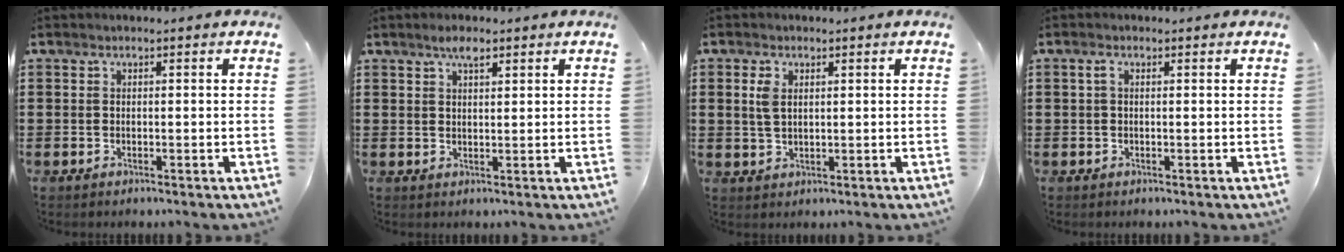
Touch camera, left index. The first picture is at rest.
{"total": 2.9, "force": [2.0, 1.1, 1.8], "torque": [-0.032, 0.002, 0.033]}
{"total": 2.8, "force": [0.8, 1.7, 2.1], "torque": [-0.048, 0.009, 0.014]}
{"total": 1.1, "force": [0.1, 0.5, 1.0], "torque": [-0.021, 0.005, 0.000]}